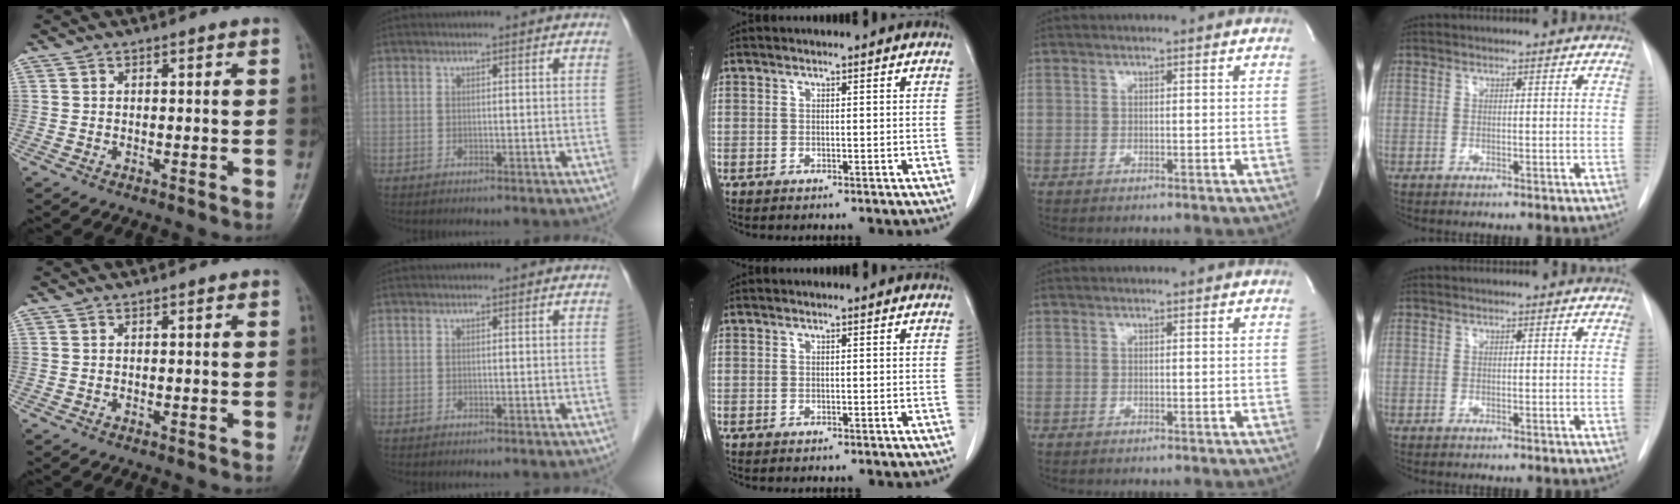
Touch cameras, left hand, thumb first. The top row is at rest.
{}